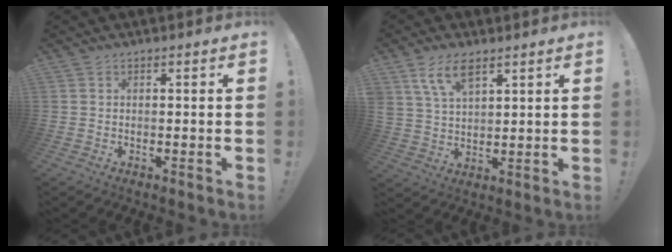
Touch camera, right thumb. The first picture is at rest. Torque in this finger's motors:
{"motor_torque": [1.61, 2.49, 1.22, 0.56, 0.12]}